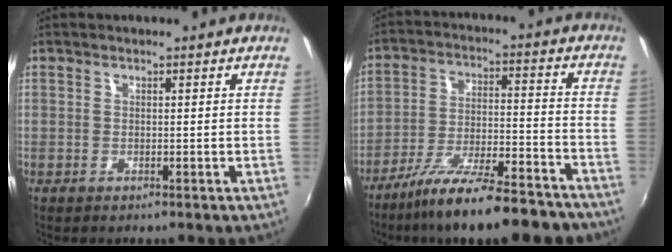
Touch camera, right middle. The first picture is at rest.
{"total": 20.4, "force": [-16.7, 3.9, 10.9], "torque": [-0.189, -0.030, -0.246]}